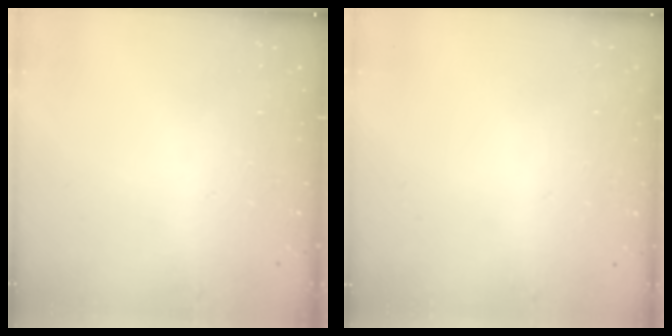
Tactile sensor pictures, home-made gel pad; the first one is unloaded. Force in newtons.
{"total": 0.0}